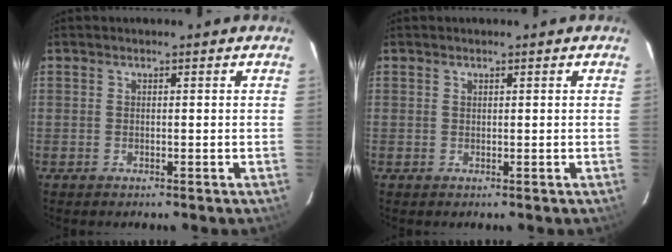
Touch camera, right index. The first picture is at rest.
{"total": 0.0}